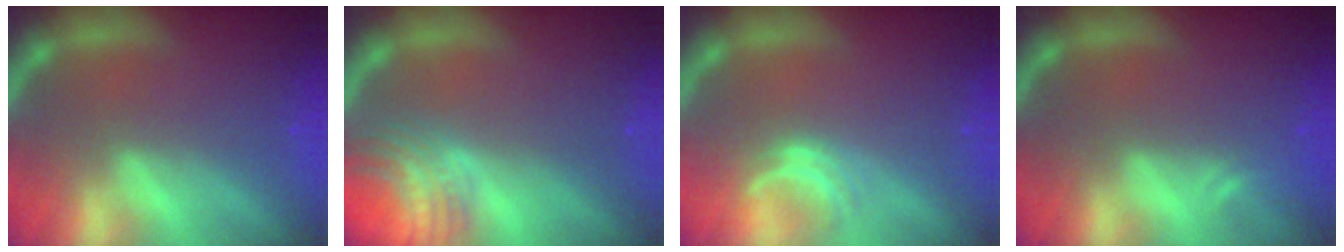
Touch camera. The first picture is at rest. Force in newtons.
{"total": 6.1}
{"total": 2.0}
{"total": 1.5}